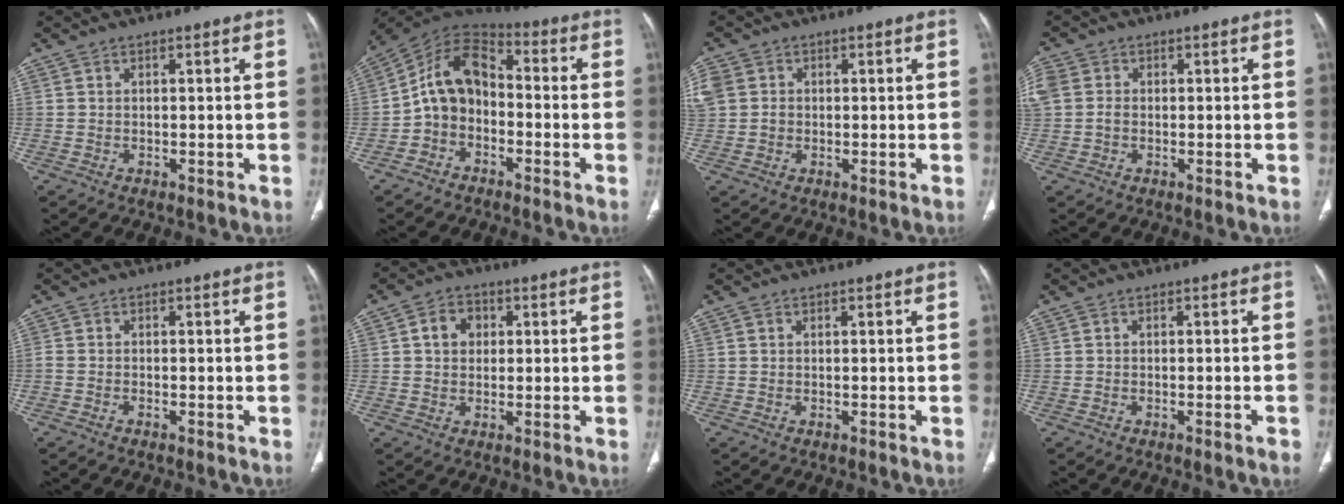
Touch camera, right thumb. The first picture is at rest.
{"total": 10.9, "force": [-2.2, 7.9, 7.1], "torque": [-0.110, 0.053, -0.056]}
{"total": 8.2, "force": [1.0, 7.2, 3.8], "torque": [-0.120, 0.023, 0.027]}
{"total": 6.3, "force": [0.2, 5.1, 3.7], "torque": [-0.111, 0.012, 0.006]}
{"total": 0.8, "force": [-0.7, 0.1, 0.5], "torque": [-0.015, 0.001, -0.018]}
{"total": 5.0, "force": [1.0, 4.1, 2.7], "torque": [-0.021, 0.008, 0.012]}
{"total": 0.0}
{"total": 1.8, "force": [-1.0, 0.0, 1.5], "torque": [-0.023, -0.003, -0.016]}